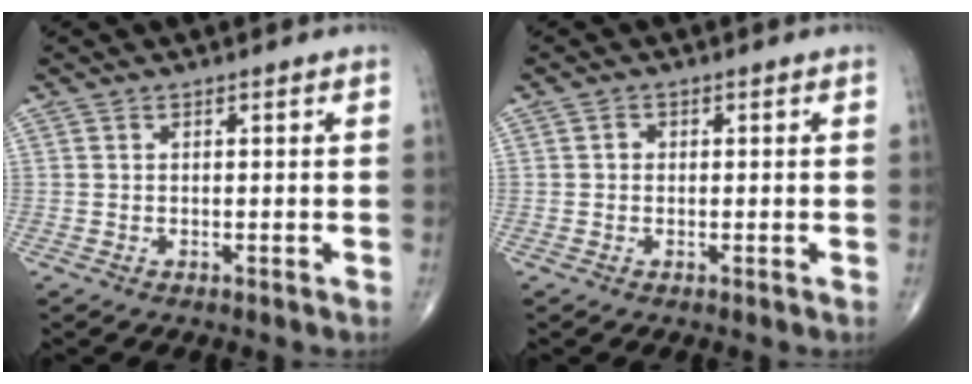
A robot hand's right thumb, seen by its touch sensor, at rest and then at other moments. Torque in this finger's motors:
{"motor_torque": [-0.19, 0.52, 0.43, 0.03, -0.01]}